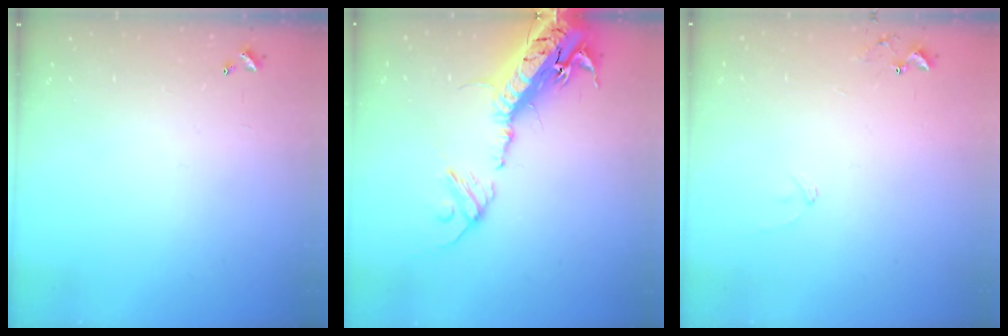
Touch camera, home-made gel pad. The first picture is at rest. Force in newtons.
{"total": 23.7, "press": 23.1, "slide": 5.3}
{"total": 7.8, "press": 7.7, "slide": 0.5}